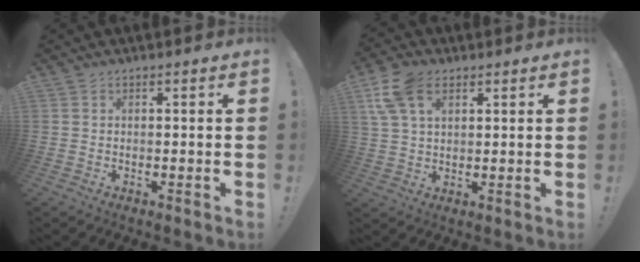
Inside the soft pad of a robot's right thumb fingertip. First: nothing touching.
{"total": 10.5, "force": [4.8, 6.3, 6.9], "torque": [-0.140, -0.005, 0.092]}